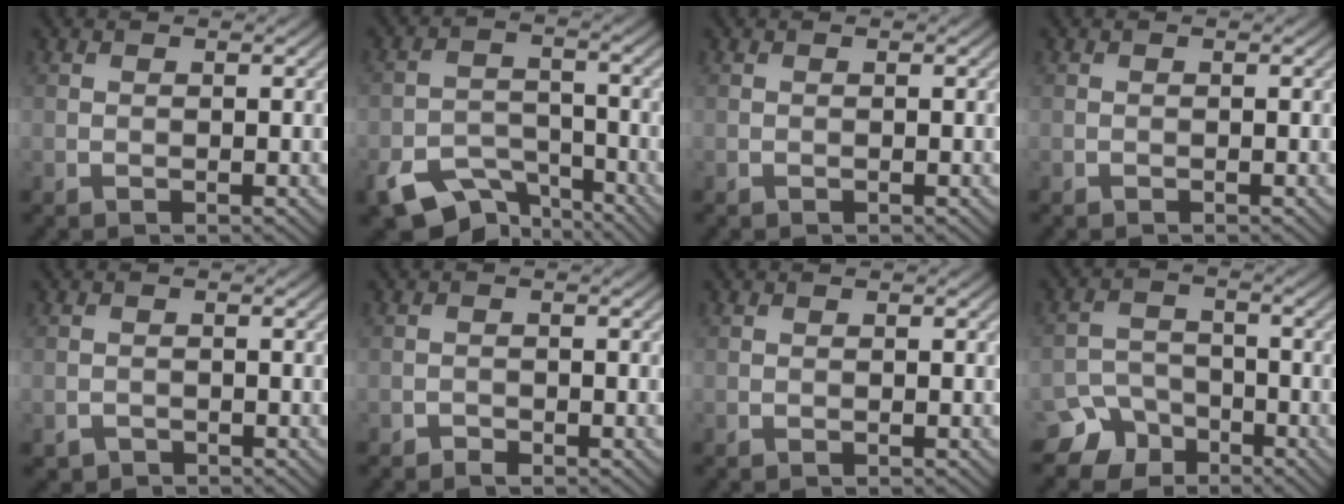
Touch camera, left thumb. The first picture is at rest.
{"total": 7.9, "force": [-5.7, 4.1, 3.7], "torque": [-0.070, -0.016, -0.106]}
{"total": 0.0}
{"total": 0.0}
{"total": 1.1, "force": [-0.9, 0.6, 0.1], "torque": [-0.003, -0.001, -0.019]}
{"total": 0.9, "force": [-0.8, 0.3, 0.2], "torque": [-0.001, 0.000, -0.017]}
{"total": 0.0}
{"total": 6.2, "force": [-4.6, 3.9, 1.4], "torque": [-0.017, -0.008, -0.087]}